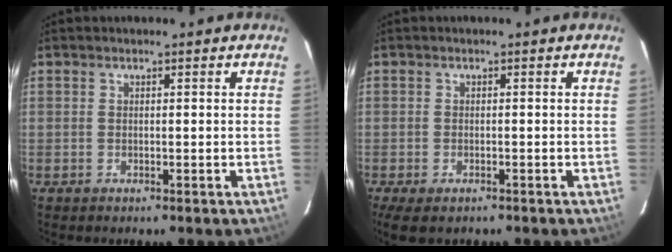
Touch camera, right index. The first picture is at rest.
{"total": 5.2, "force": [-3.4, 2.3, 3.1], "torque": [-0.072, -0.021, -0.056]}